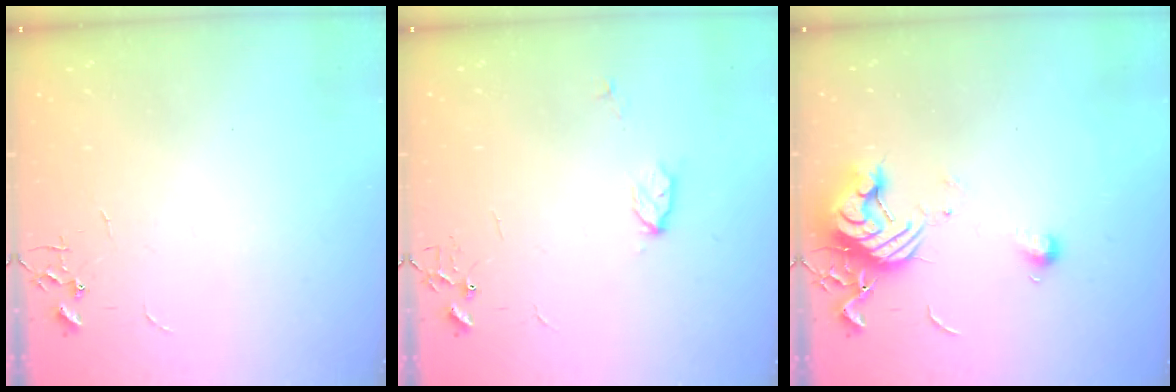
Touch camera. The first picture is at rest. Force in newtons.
{"total": 4.3, "press": 4.2, "slide": 0.5}
{"total": 12.6, "press": 12.5, "slide": 0.9}